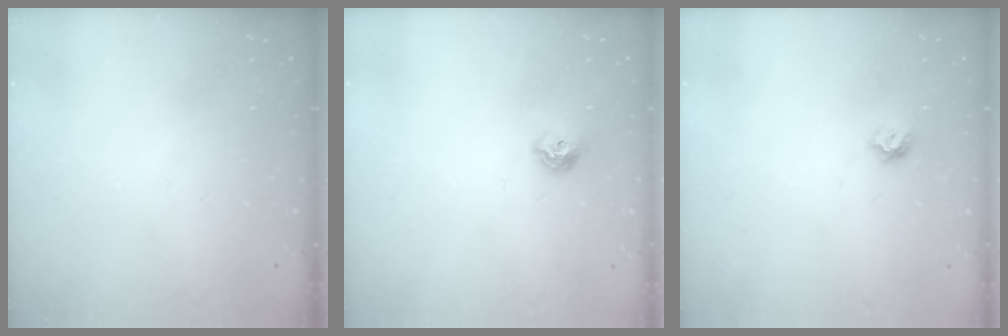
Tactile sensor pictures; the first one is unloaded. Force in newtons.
{"total": 7.5, "press": 7.4, "slide": 1.0}
{"total": 5.1, "press": 5.1, "slide": 0.6}